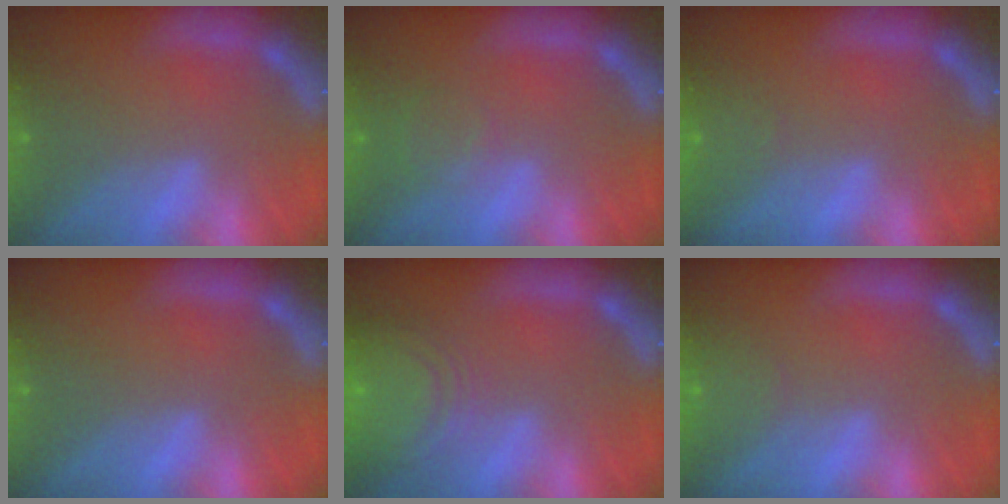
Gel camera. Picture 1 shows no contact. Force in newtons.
{"total": 2.0}
{"total": 1.0}
{"total": 0.0}
{"total": 9.1}
{"total": 1.4}